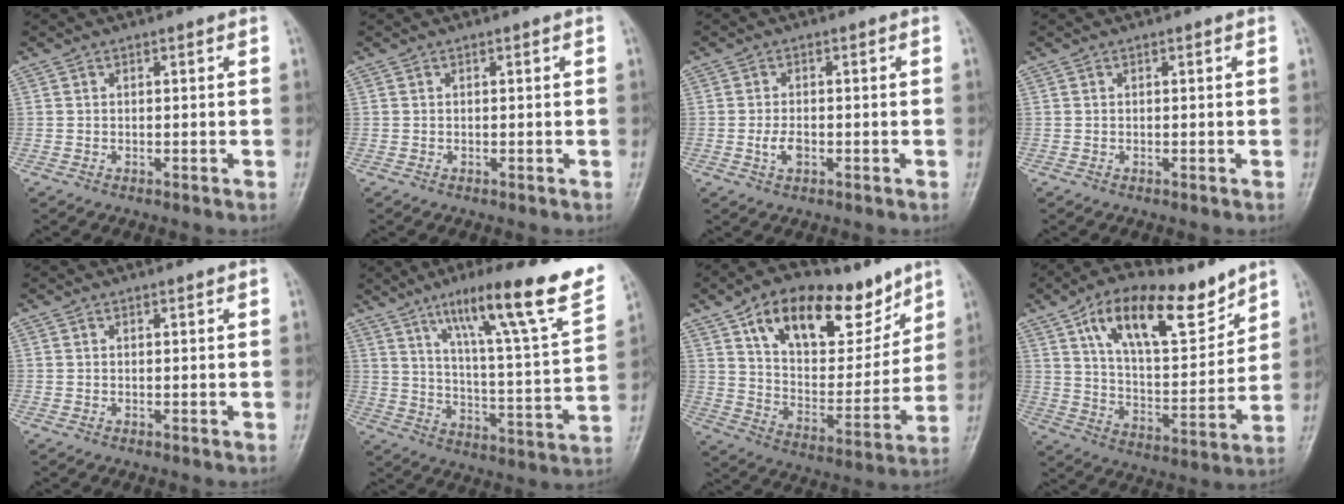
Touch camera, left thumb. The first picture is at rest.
{"total": 0.0}
{"total": 2.7, "force": [-0.7, 1.6, 2.1], "torque": [-0.042, 0.002, -0.014]}
{"total": 0.0}
{"total": 0.0}
{"total": 22.7, "force": [13.8, 2.4, 17.8], "torque": [-0.244, -0.047, 0.214]}
{"total": 22.4, "force": [13.4, 11.4, 13.8], "torque": [-0.172, -0.047, 0.228]}
{"total": 18.3, "force": [11.1, 7.8, 12.3], "torque": [-0.165, -0.054, 0.197]}